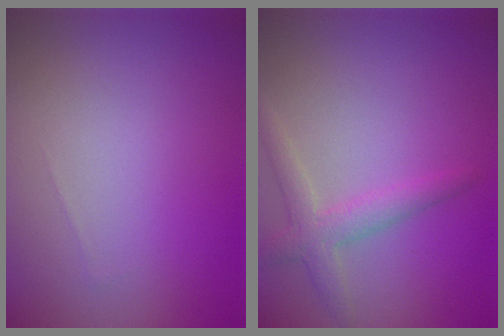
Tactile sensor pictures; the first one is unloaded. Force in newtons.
{"total": 2.6, "press": 2.6, "slide": 0.1}